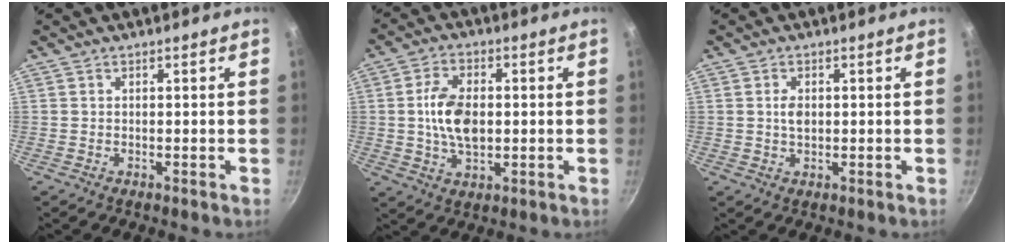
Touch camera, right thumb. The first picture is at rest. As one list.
[{"total": 9.6, "force": [0.3, 5.6, 7.8], "torque": [-0.139, 0.003, 0.008]}, {"total": 2.5, "force": [0.3, 1.6, 1.9], "torque": [-0.030, -0.001, 0.006]}]